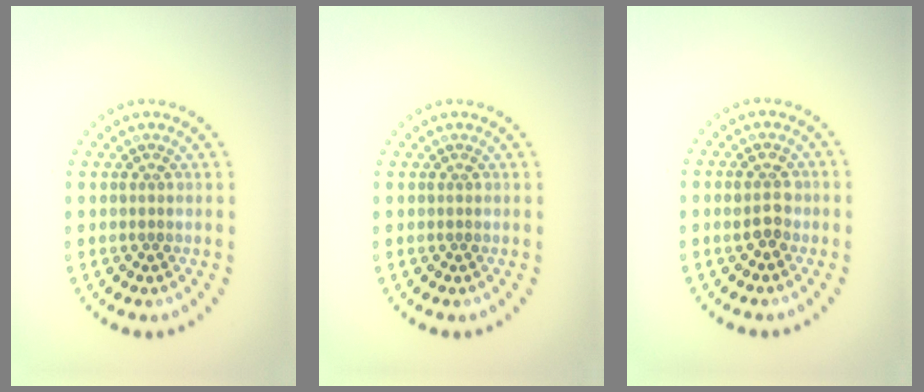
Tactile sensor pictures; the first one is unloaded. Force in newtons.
{"total": 0.0}
{"total": 2.1, "press": 2.1, "slide": 0.2}